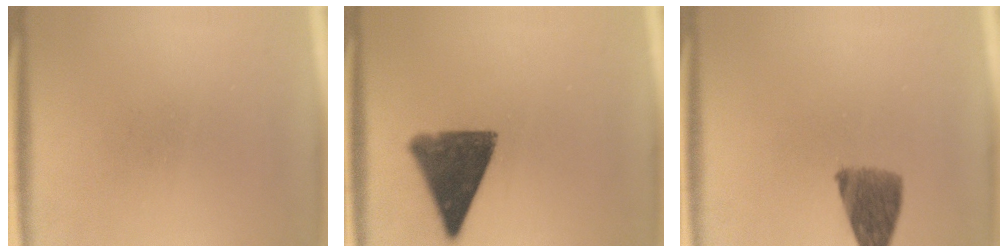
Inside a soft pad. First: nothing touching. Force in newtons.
{"total": 12.0}
{"total": 7.4}